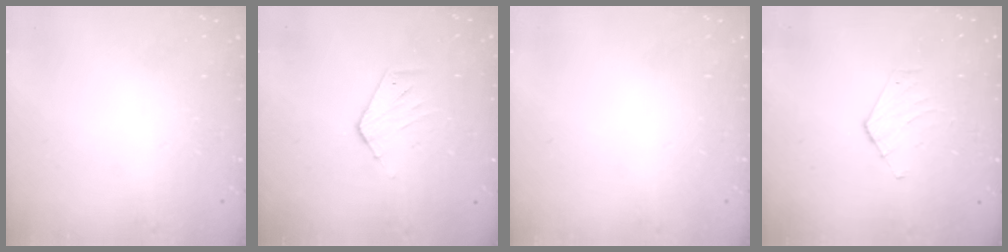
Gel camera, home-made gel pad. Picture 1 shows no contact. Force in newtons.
{"total": 4.8, "press": 4.8, "slide": 0.2}
{"total": 0.0}
{"total": 3.5, "press": 3.5, "slide": 0.3}